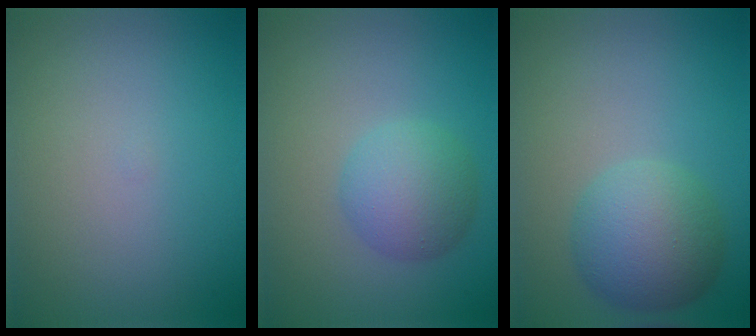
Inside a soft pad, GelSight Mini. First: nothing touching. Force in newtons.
{"total": 4.0, "press": 4.0, "slide": 0.1}
{"total": 5.5, "press": 5.5, "slide": 0.2}